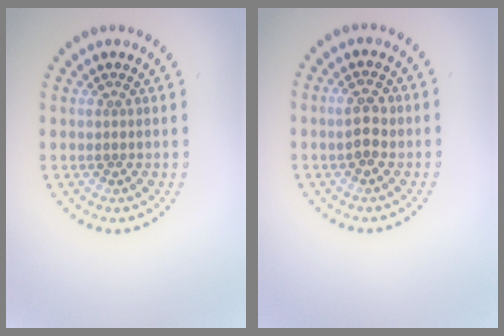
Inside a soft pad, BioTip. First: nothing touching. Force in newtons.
{"total": 2.0, "press": 2.0, "slide": 0.2}